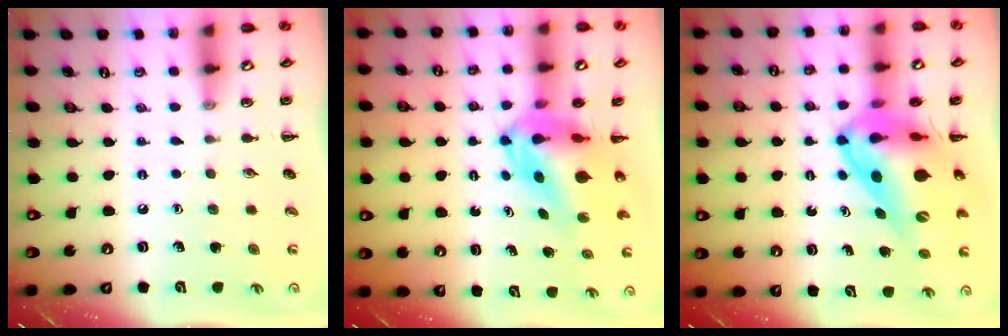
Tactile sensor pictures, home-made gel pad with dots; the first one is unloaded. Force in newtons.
{"total": 8.3, "press": 7.9, "slide": 2.5}
{"total": 16.4, "press": 15.7, "slide": 4.4}